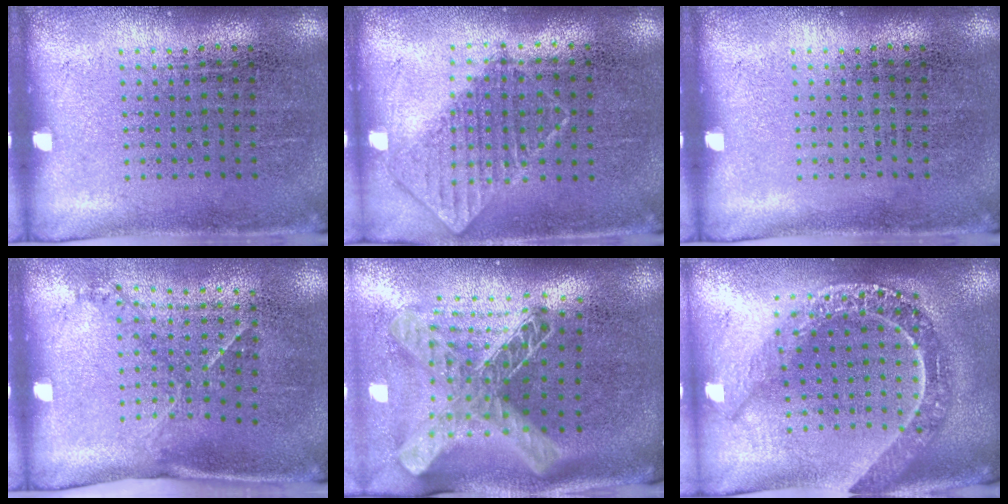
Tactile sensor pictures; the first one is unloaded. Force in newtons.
{"total": 0.7, "press": 0.7, "slide": 0.1}
{"total": 0.0}
{"total": 1.5, "press": 1.0, "slide": 1.1}
{"total": 2.7, "press": 1.9, "slide": 1.9}
{"total": 2.4, "press": 2.0, "slide": 1.3}